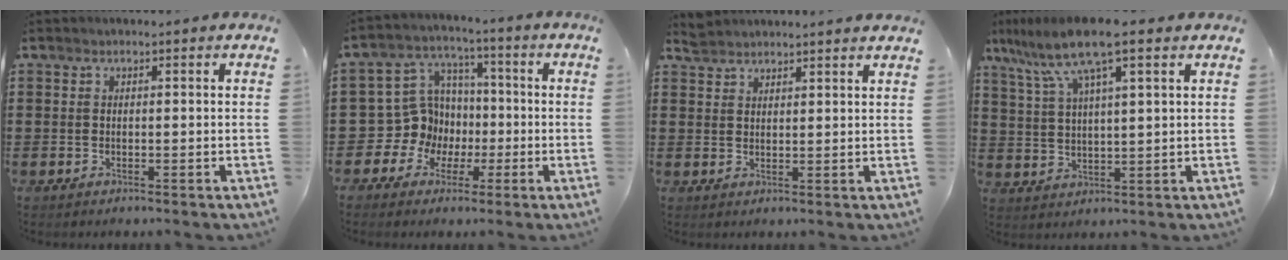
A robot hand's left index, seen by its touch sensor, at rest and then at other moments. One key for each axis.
{"total": 9.9, "fx": -0.7, "fy": 9.6, "fz": 2.0, "tx": -0.101, "ty": -0.002, "tz": -0.005}
{"total": 2.9, "fx": 2.9, "fy": 0.1, "fz": 0.2, "tx": -0.010, "ty": -0.003, "tz": 0.057}
{"total": 10.0, "fx": 6.6, "fy": 1.2, "fz": 7.5, "tx": -0.167, "ty": -0.016, "tz": 0.113}